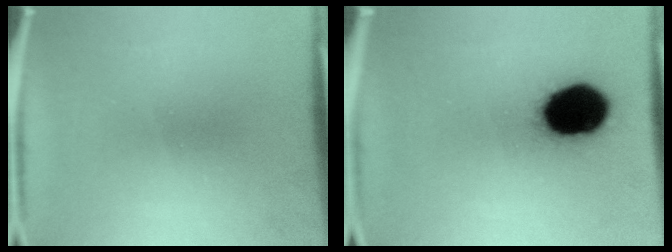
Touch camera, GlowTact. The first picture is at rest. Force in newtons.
{"total": 19.5}